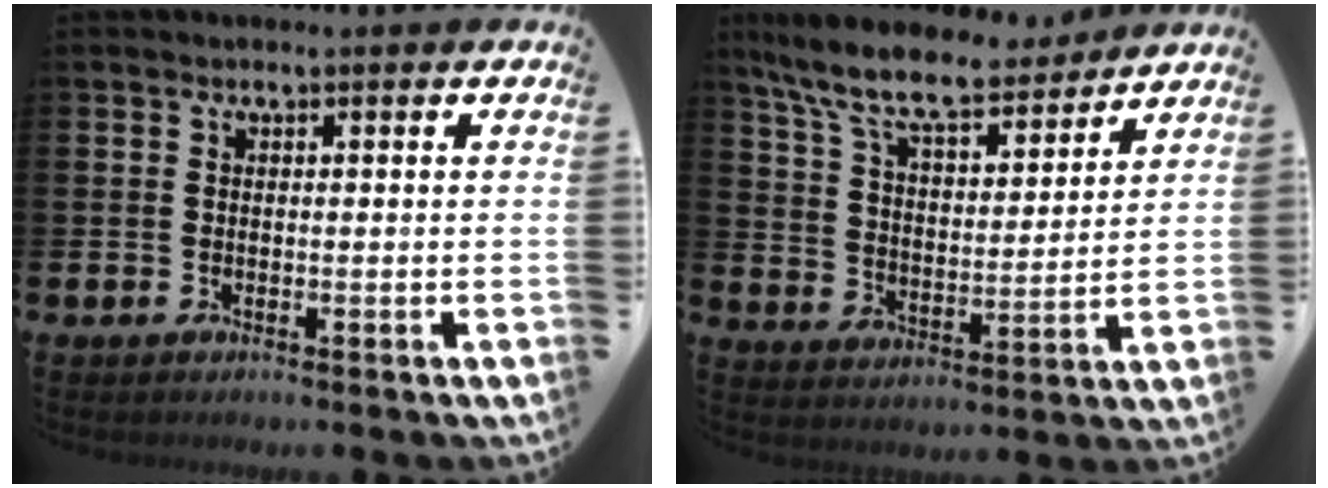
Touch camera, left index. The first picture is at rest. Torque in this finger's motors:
{"motor_torque": [0.97, -1.18, 0.95, 0.21]}